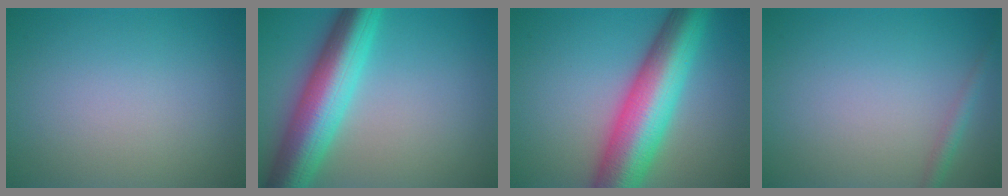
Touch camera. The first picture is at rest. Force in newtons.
{"total": 9.2, "press": 9.2, "slide": 0.2}
{"total": 11.2, "press": 11.2, "slide": 0.2}
{"total": 1.4, "press": 1.4, "slide": 0.1}